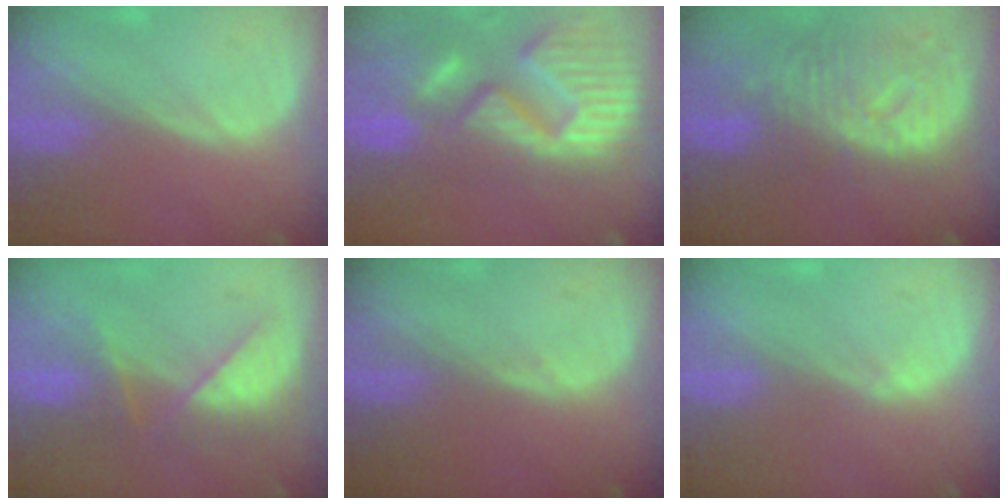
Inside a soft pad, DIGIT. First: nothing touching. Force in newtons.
{"total": 14.9, "press": 12.4, "slide": 8.2}
{"total": 10.8, "press": 9.6, "slide": 5.0}
{"total": 7.2, "press": 6.9, "slide": 2.1}
{"total": 0.5, "press": 0.5, "slide": 0.0}
{"total": 0.7, "press": 0.7, "slide": 0.3}